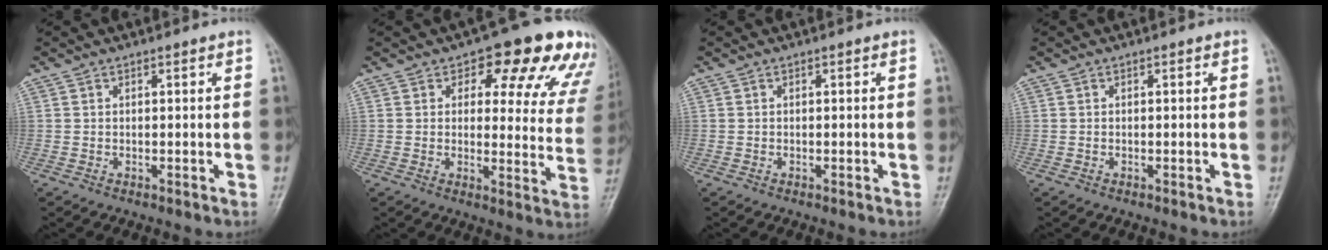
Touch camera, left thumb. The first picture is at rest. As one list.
[{"total": 16.6, "force": [10.0, 7.8, 10.8], "torque": [-0.071, -0.033, 0.102]}, {"total": 0.0}, {"total": 0.0}]